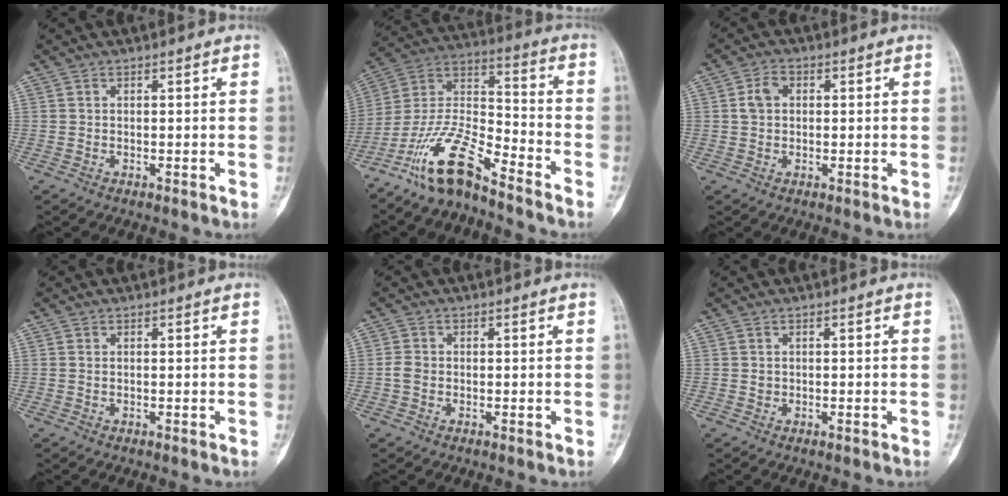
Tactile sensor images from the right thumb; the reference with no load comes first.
{"total": 14.2, "force": [-10.6, 3.6, 8.6], "torque": [-0.170, 0.082, -0.206]}
{"total": 3.7, "force": [0.6, 2.8, 2.3], "torque": [-0.041, 0.013, 0.007]}
{"total": 0.5, "force": [0.1, 0.3, 0.4], "torque": [-0.011, 0.002, 0.003]}
{"total": 2.1, "force": [-0.4, 1.6, 1.2], "torque": [-0.023, 0.006, -0.010]}
{"total": 0.8, "force": [-0.1, 0.7, 0.5], "torque": [-0.008, 0.001, 0.000]}